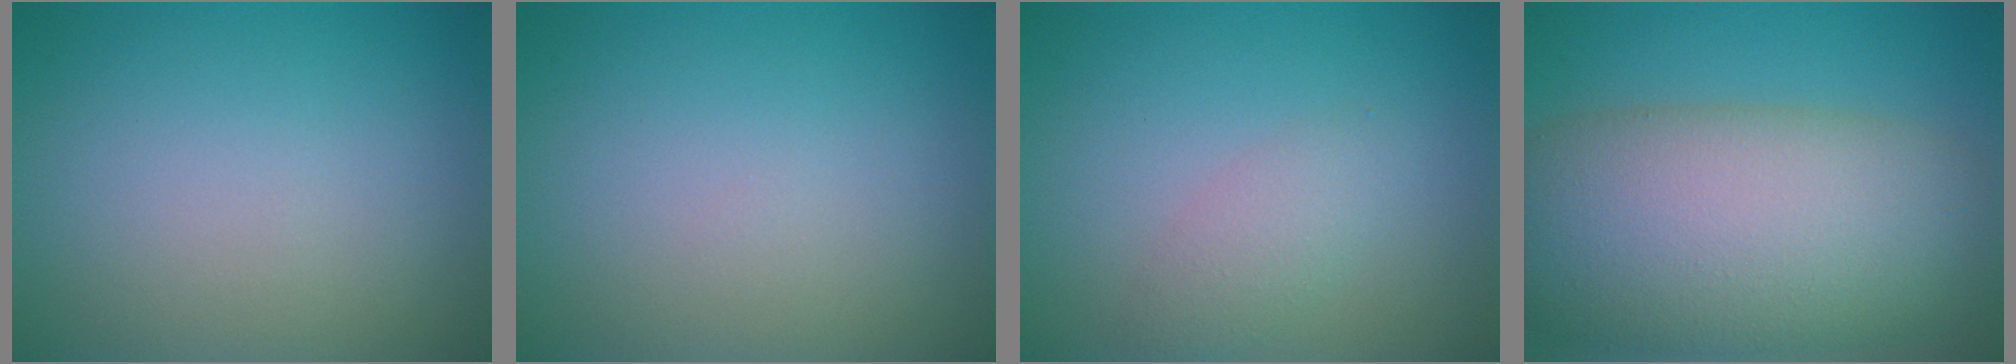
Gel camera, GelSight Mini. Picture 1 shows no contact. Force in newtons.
{"total": 0.0}
{"total": 2.1, "press": 2.1, "slide": 0.0}
{"total": 13.6, "press": 13.6, "slide": 0.4}